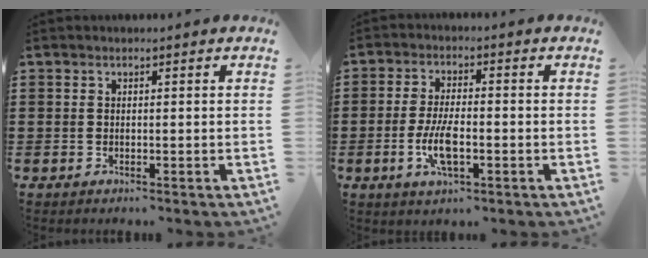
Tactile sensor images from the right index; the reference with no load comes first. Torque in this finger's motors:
{"motor_torque": [1.58, 0.56, 0.34, 0.08]}